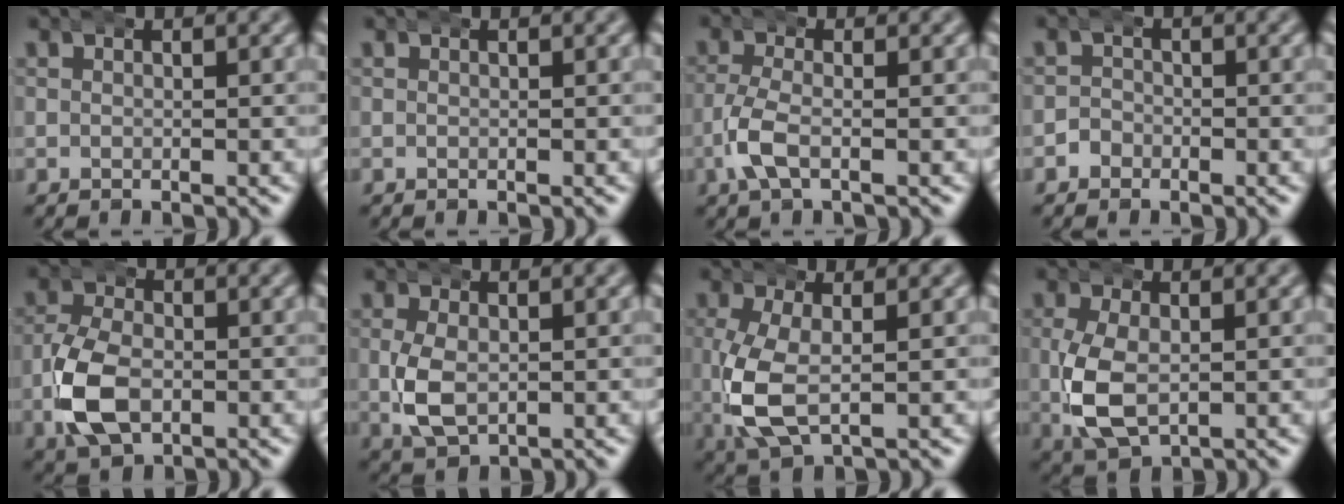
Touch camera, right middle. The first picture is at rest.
{"total": 0.0}
{"total": 3.3, "force": [-1.1, 1.3, 2.8], "torque": [-0.070, -0.008, -0.018]}
{"total": 1.4, "force": [-0.9, 1.0, 0.0], "torque": [-0.001, -0.001, -0.019]}
{"total": 6.1, "force": [-1.4, 4.1, 4.3], "torque": [-0.106, -0.009, -0.018]}
{"total": 4.1, "force": [-0.4, 2.7, 3.0], "torque": [-0.077, -0.010, 0.004]}
{"total": 6.1, "force": [-0.5, 3.6, 4.9], "torque": [-0.134, -0.017, 0.007]}
{"total": 5.7, "force": [-0.5, 3.9, 4.2], "torque": [-0.111, -0.012, 0.003]}